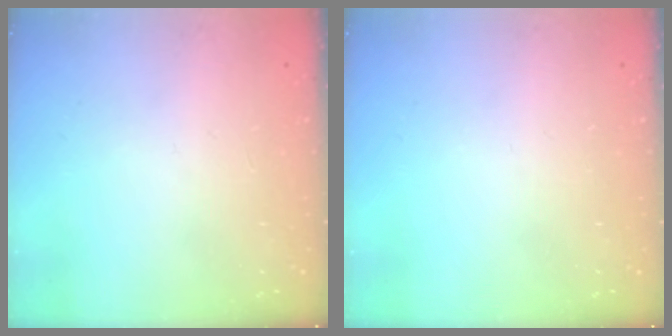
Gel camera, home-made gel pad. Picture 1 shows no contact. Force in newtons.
{"total": 0.0}